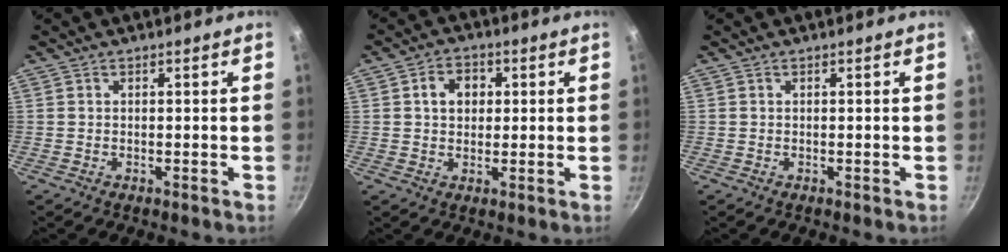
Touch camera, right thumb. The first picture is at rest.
{"total": 5.4, "force": [1.2, 4.3, 3.1], "torque": [-0.027, 0.007, 0.014]}
{"total": 0.0}